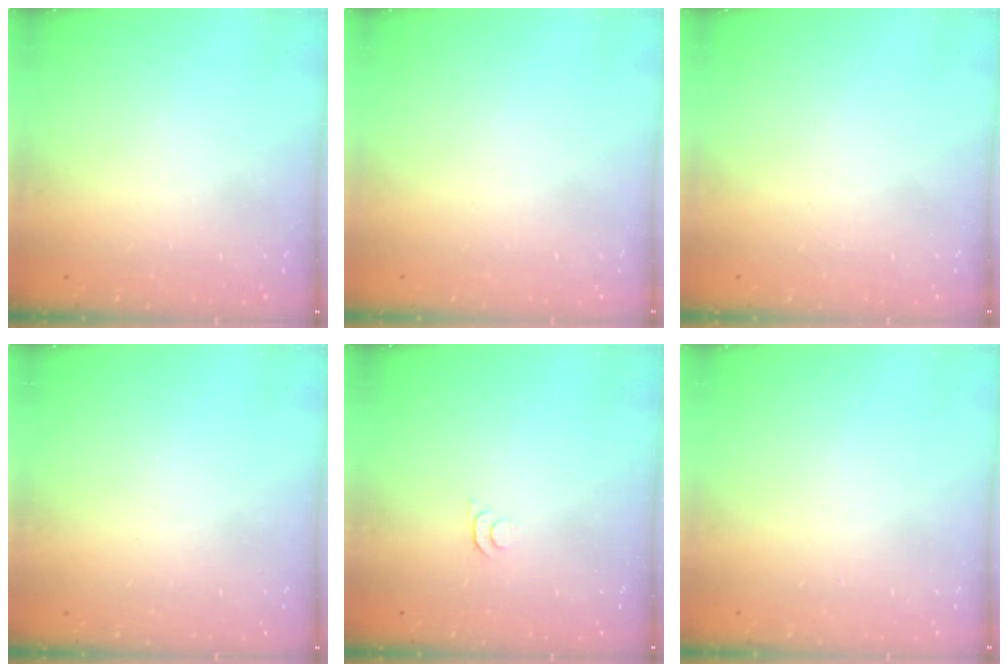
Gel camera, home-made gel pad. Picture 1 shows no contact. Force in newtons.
{"total": 1.6, "press": 1.6, "slide": 0.1}
{"total": 1.6, "press": 1.6, "slide": 0.1}
{"total": 0.0}
{"total": 5.3, "press": 5.3, "slide": 0.5}
{"total": 1.6, "press": 1.5, "slide": 0.1}